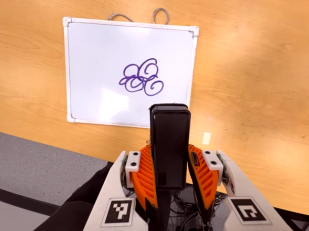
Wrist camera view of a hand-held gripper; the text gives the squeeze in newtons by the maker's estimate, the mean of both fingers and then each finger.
{"total": 5.2, "left": 3.7, "right": 6.8}